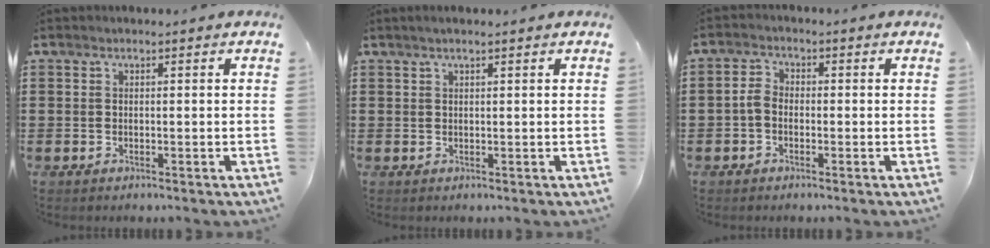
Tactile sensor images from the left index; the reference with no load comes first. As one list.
[{"total": 1.0, "force": [0.6, 0.0, 0.8], "torque": [-0.014, 0.001, 0.012]}, {"total": 2.6, "force": [-1.0, 1.7, 1.7], "torque": [-0.046, 0.002, -0.023]}]